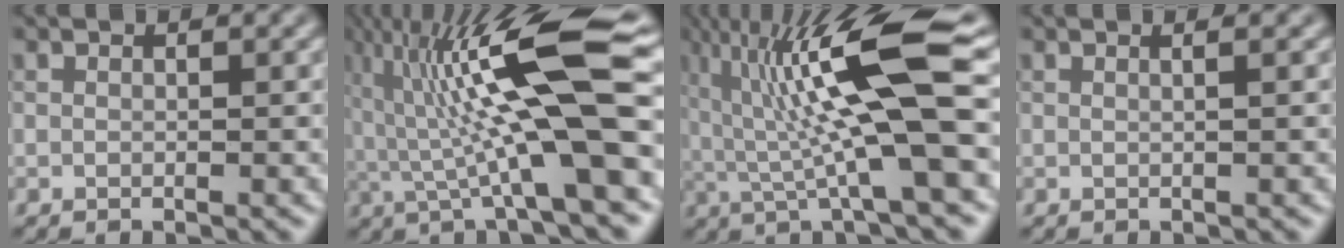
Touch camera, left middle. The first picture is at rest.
{"total": 13.3, "force": [1.4, 2.3, 13.0], "torque": [-0.220, 0.025, 0.025]}
{"total": 12.0, "force": [2.0, 2.2, 11.6], "torque": [-0.202, 0.005, 0.040]}
{"total": 1.8, "force": [0.6, 0.9, 1.5], "torque": [-0.008, 0.004, -0.014]}